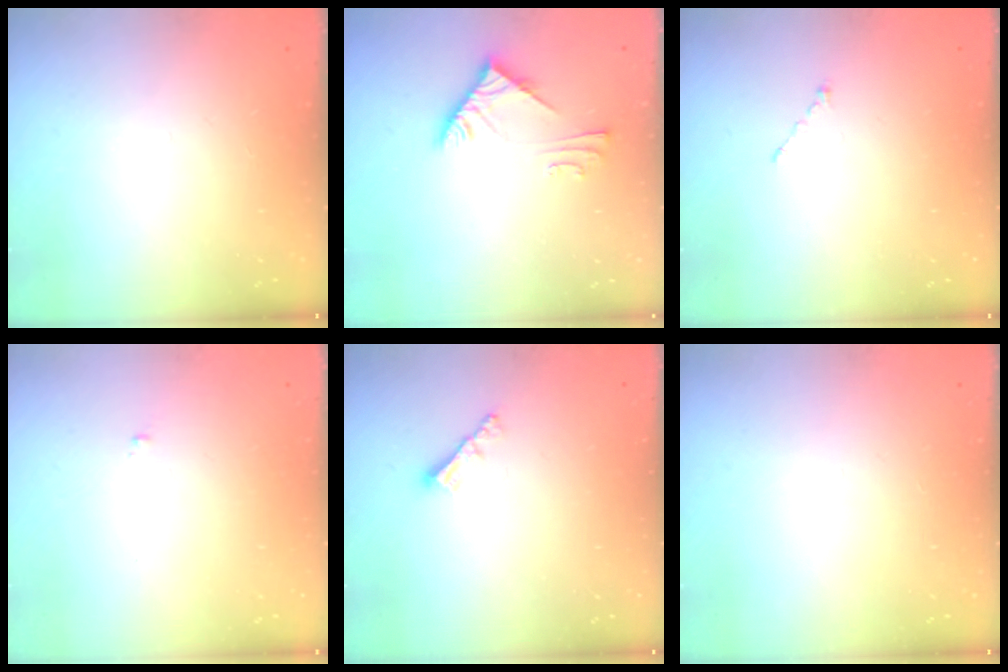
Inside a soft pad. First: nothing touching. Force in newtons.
{"total": 6.0, "press": 6.0, "slide": 0.7}
{"total": 1.0, "press": 0.9, "slide": 0.3}
{"total": 0.6, "press": 0.6, "slide": 0.2}
{"total": 2.9, "press": 2.9, "slide": 0.3}
{"total": 0.0}